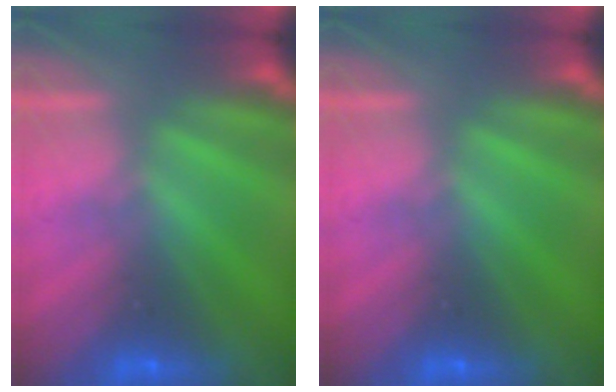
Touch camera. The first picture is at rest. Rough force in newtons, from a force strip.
{"total": 0.0}